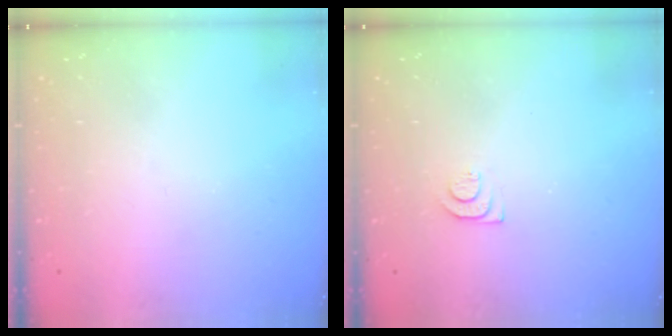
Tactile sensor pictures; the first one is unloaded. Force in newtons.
{"total": 7.4, "press": 7.4, "slide": 0.5}